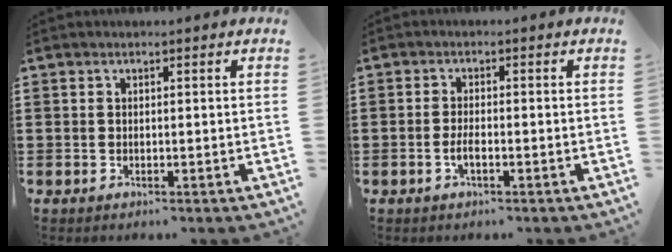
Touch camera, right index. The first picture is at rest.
{"total": 2.0, "force": [-0.8, 0.5, 1.8], "torque": [-0.034, 0.000, -0.014]}